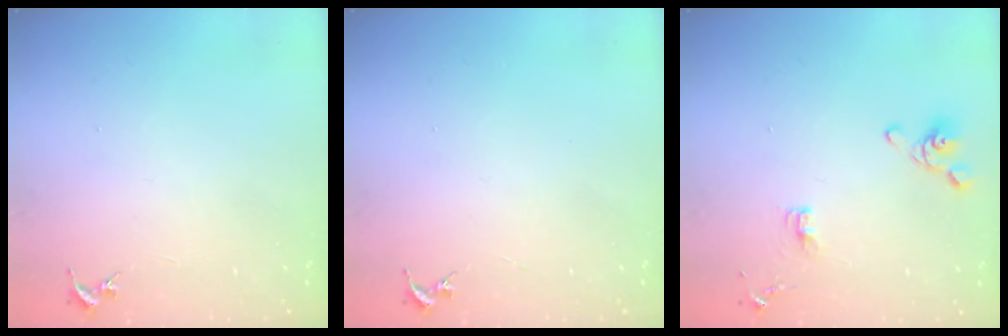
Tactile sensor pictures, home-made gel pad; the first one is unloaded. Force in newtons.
{"total": 0.0}
{"total": 7.7, "press": 7.3, "slide": 2.3}